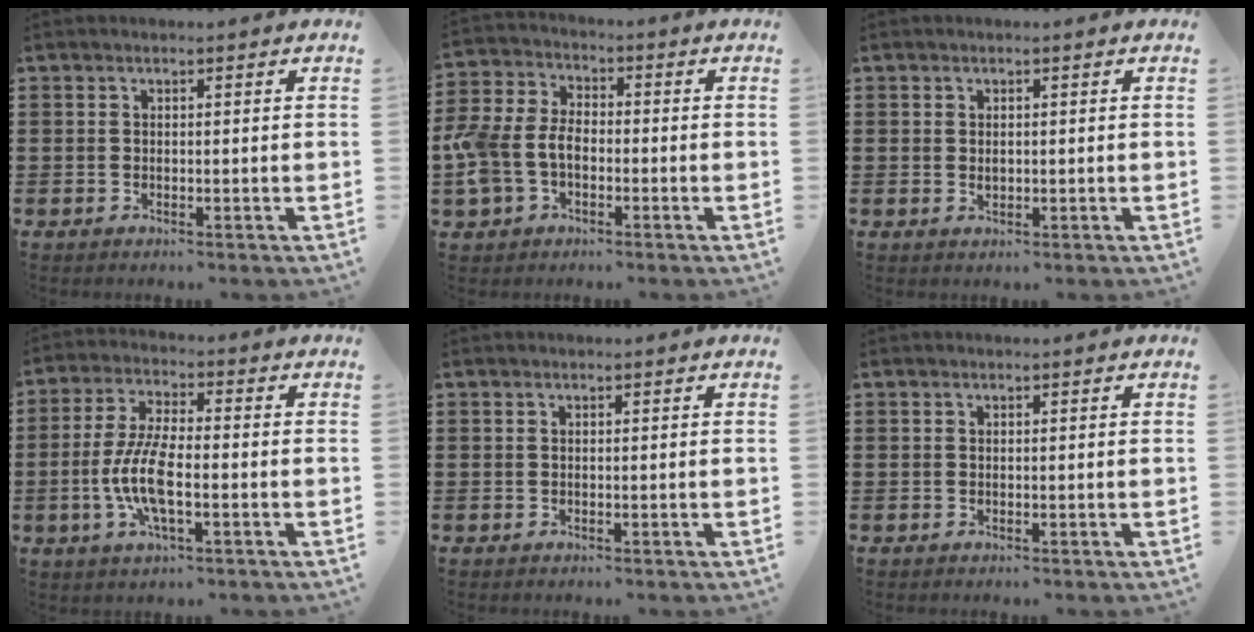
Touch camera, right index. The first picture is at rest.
{"total": 7.1, "force": [-1.9, 5.0, 4.7], "torque": [-0.138, 0.000, -0.046]}
{"total": 0.8, "force": [0.1, 0.5, 0.7], "torque": [-0.014, 0.003, 0.001]}
{"total": 8.6, "force": [-2.2, 2.8, 7.8], "torque": [-0.178, -0.013, -0.046]}
{"total": 0.0}
{"total": 0.0}